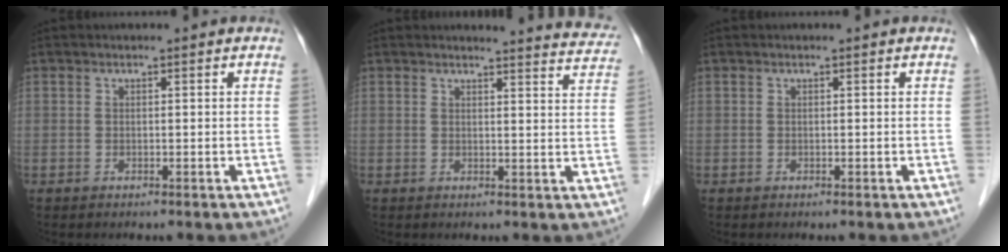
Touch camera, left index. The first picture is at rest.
{"total": 8.9, "force": [8.9, 0.2, 0.8], "torque": [0.003, -0.048, 0.074]}
{"total": 0.0}